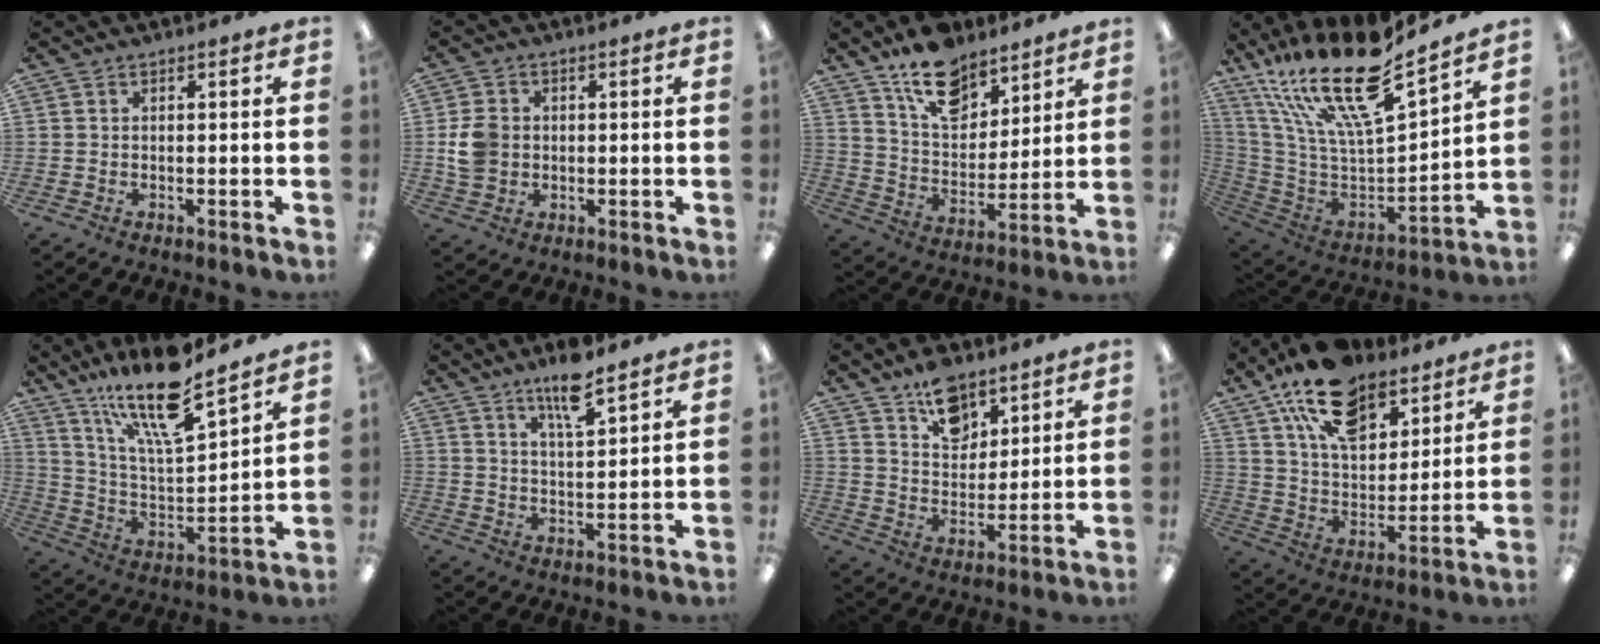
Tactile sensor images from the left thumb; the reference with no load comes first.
{"total": 6.5, "force": [0.1, 5.6, 3.3], "torque": [-0.070, 0.008, 0.003]}
{"total": 14.6, "force": [10.8, 7.9, 5.9], "torque": [-0.096, -0.060, 0.202]}
{"total": 23.0, "force": [17.0, 6.2, 14.2], "torque": [-0.246, -0.117, 0.293]}
{"total": 18.5, "force": [14.2, 4.2, 10.9], "torque": [-0.205, -0.087, 0.241]}
{"total": 8.9, "force": [6.7, 2.0, 5.4], "torque": [-0.090, -0.036, 0.113]}
{"total": 10.8, "force": [8.0, 6.3, 3.7], "torque": [-0.046, -0.049, 0.146]}
{"total": 18.4, "force": [12.4, 9.7, 9.6], "torque": [-0.164, -0.061, 0.224]}